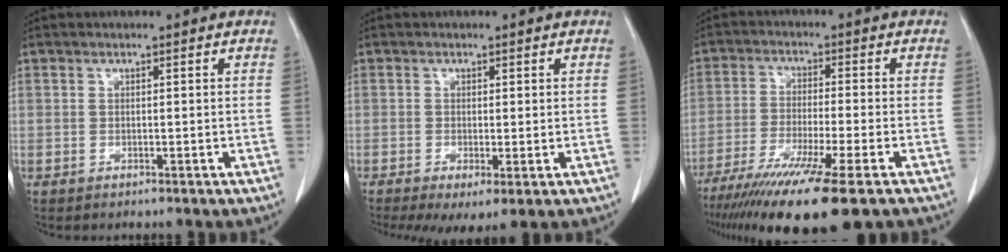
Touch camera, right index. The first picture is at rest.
{"total": 5.0, "force": [-1.9, 1.5, 4.3], "torque": [-0.068, -0.018, -0.029]}
{"total": 15.3, "force": [-10.5, 0.3, 11.2], "torque": [-0.188, -0.048, -0.173]}